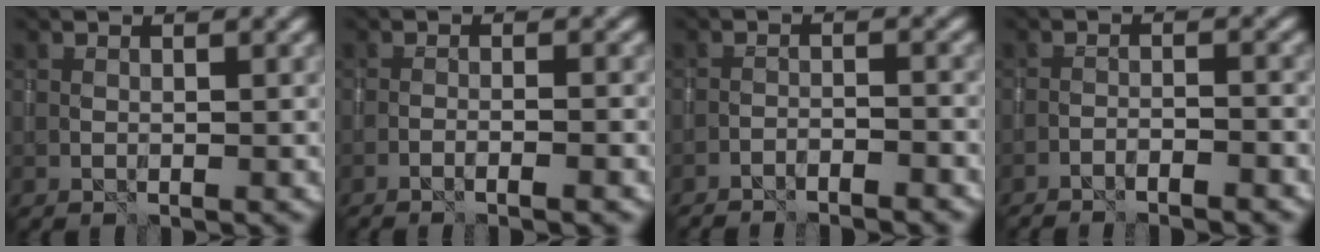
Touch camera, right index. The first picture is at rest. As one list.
[{"total": 2.5, "force": [-1.7, 0.4, 1.8], "torque": [-0.026, 0.014, -0.037]}, {"total": 3.8, "force": [-3.6, 0.6, 1.0], "torque": [-0.013, 0.008, -0.051]}, {"total": 3.5, "force": [-3.2, 0.5, 1.4], "torque": [-0.020, 0.008, -0.050]}]